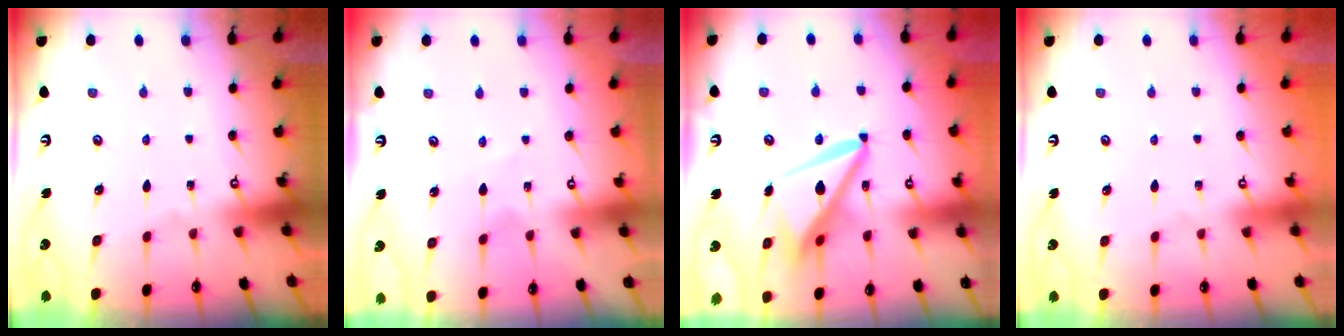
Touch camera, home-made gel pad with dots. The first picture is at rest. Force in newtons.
{"total": 1.8, "press": 1.7, "slide": 0.3}
{"total": 13.8, "press": 13.7, "slide": 1.5}
{"total": 0.0}